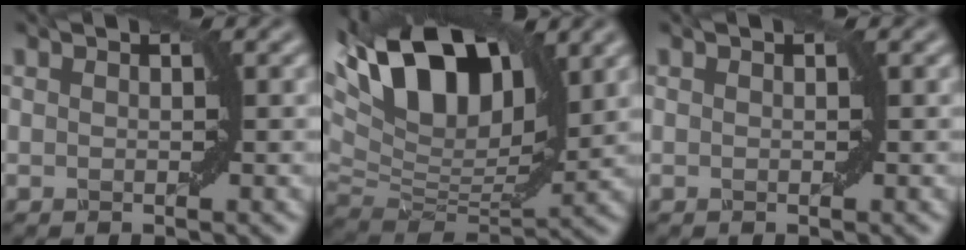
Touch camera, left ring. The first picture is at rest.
{"total": 13.9, "force": [7.6, 6.8, 9.5], "torque": [-0.190, 0.041, 0.127]}
{"total": 0.0}